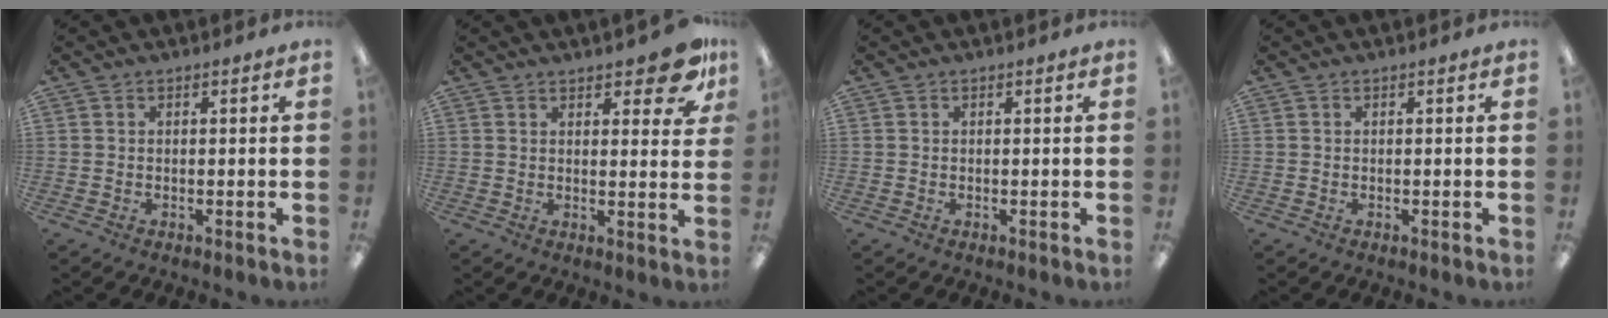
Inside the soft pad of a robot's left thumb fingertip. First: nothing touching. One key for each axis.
{"total": 8.7, "fx": 6.1, "fy": 3.0, "fz": 5.5, "tx": -0.054, "ty": -0.035, "tz": 0.099}
{"total": 0.0}
{"total": 0.0}